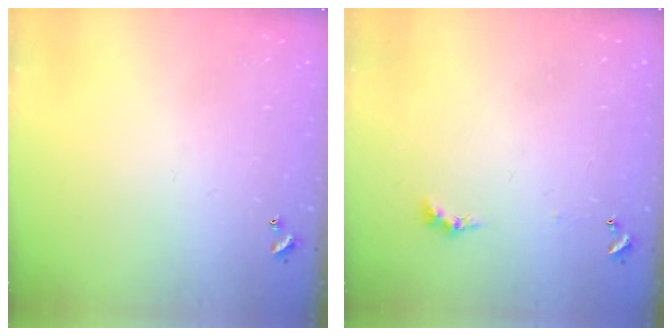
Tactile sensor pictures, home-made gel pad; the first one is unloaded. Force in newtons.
{"total": 0.6, "press": 0.4, "slide": 0.5}